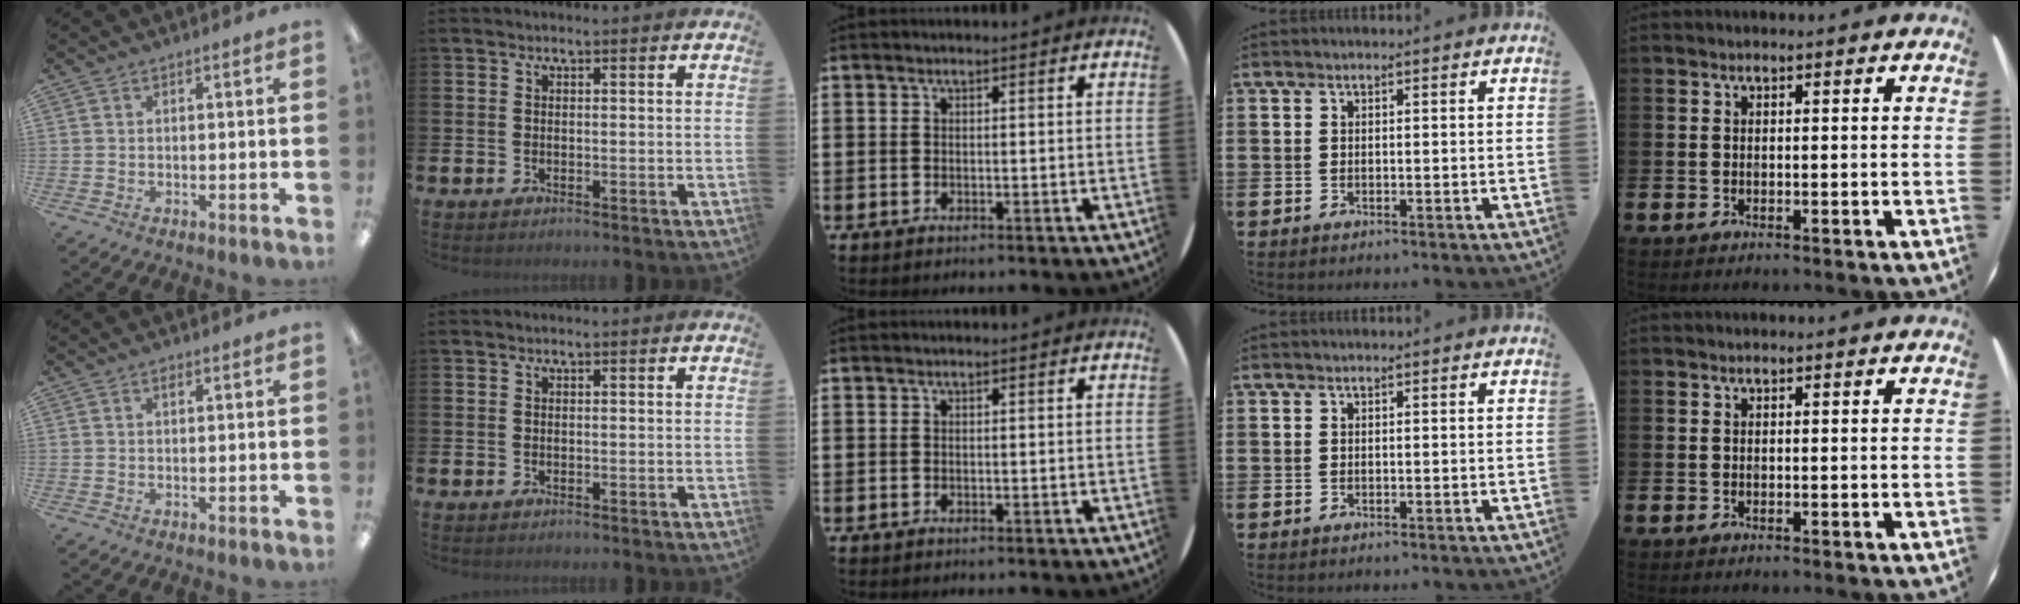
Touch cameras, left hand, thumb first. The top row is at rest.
{"thumb": {"total": 1.1, "force": [0.6, 0.7, 0.7], "torque": [-0.008, 0.000, 0.008]}}